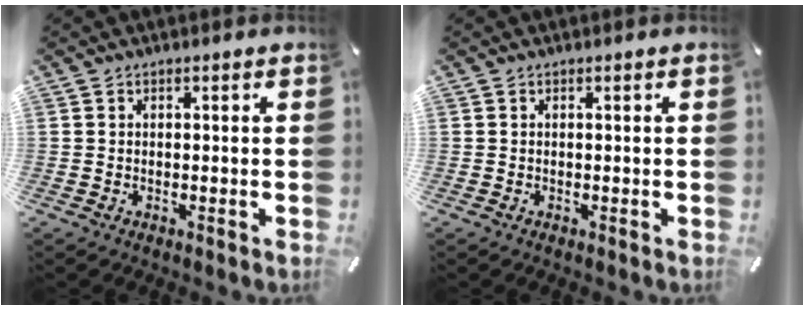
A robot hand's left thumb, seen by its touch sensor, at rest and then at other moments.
{"total": 0.0}